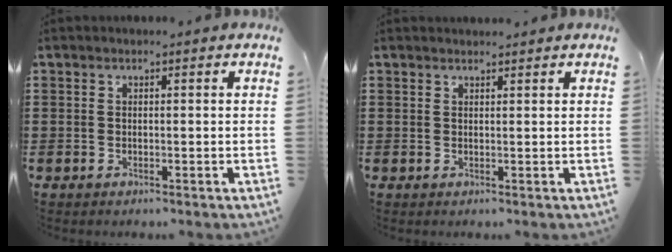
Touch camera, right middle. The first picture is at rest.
{"total": 0.8, "force": [0.8, 0.2, 0.0], "torque": [0.006, -0.003, 0.014]}